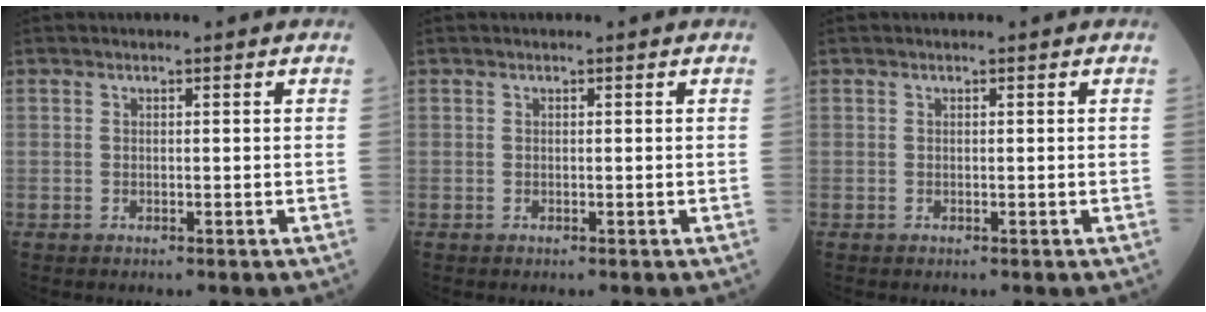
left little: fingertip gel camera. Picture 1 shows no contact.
{"total": 0.0}
{"total": 0.0}